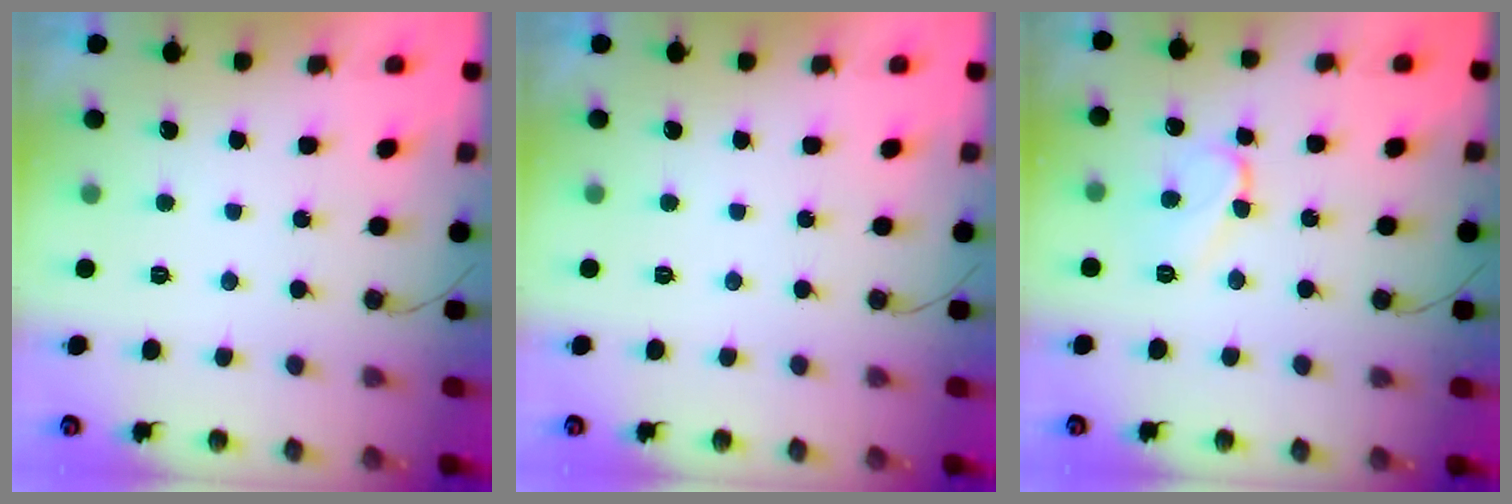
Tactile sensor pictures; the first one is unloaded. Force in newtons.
{"total": 0.0}
{"total": 8.0, "press": 7.9, "slide": 1.0}